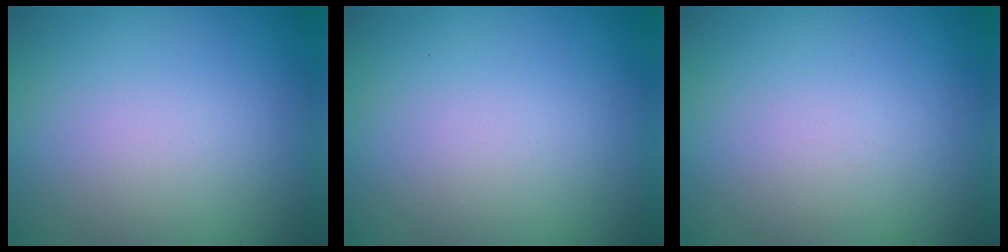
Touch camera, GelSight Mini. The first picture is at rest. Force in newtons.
{"total": 0.0}
{"total": 0.0}